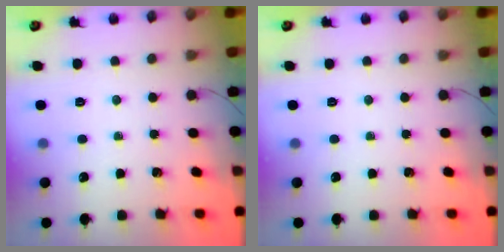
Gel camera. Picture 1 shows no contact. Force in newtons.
{"total": 0.0}